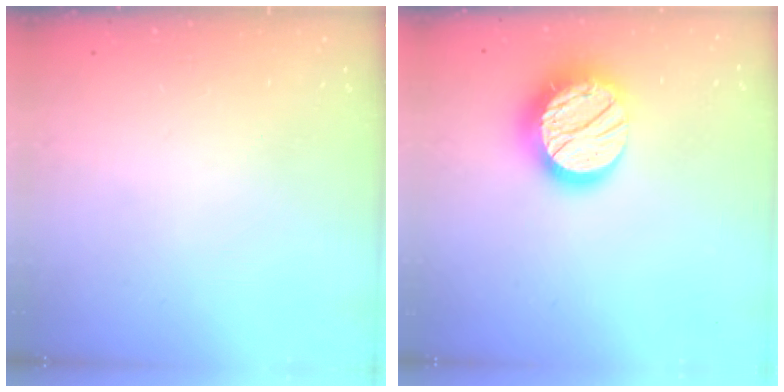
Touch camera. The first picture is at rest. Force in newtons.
{"total": 17.3, "press": 17.3, "slide": 1.1}